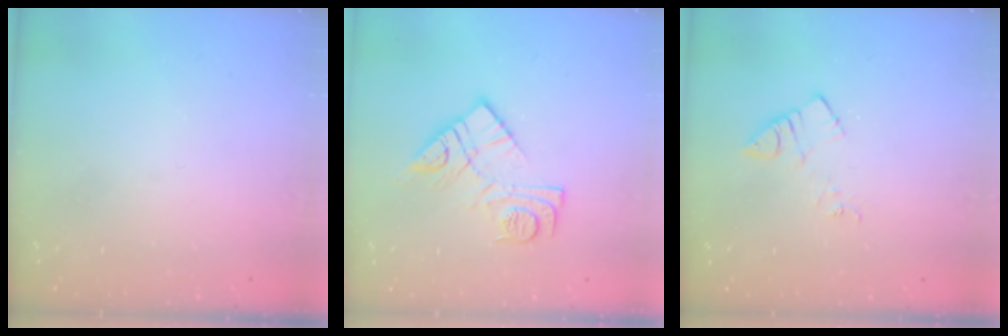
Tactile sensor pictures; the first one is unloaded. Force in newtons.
{"total": 12.0, "press": 12.0, "slide": 0.9}
{"total": 5.2, "press": 5.2, "slide": 0.7}